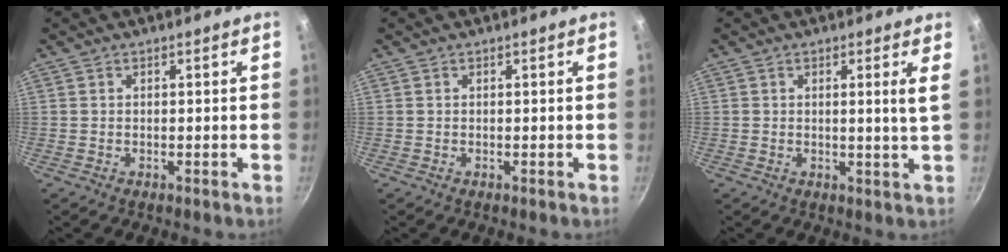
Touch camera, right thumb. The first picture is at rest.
{"total": 0.0}
{"total": 2.9, "force": [0.9, -0.7, 2.7], "torque": [-0.046, -0.016, 0.010]}